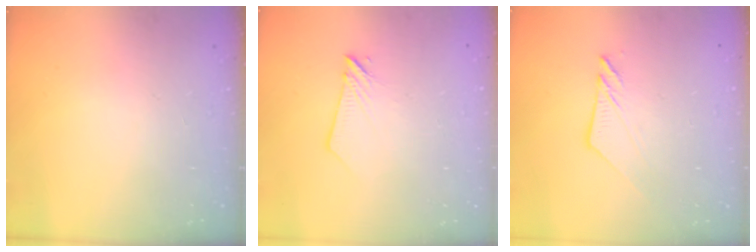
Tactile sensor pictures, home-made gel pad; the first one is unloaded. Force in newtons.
{"total": 4.8, "press": 4.8, "slide": 0.5}
{"total": 6.9, "press": 6.8, "slide": 0.3}